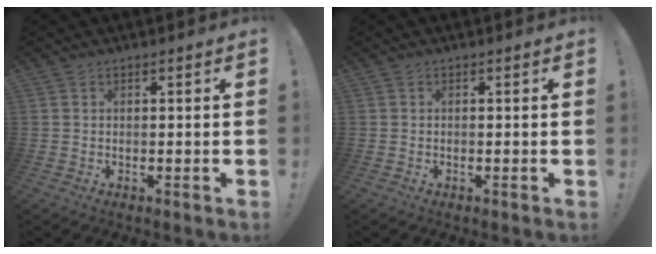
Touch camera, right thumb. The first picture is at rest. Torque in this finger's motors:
{"motor_torque": [-0.10, 0.05, 0.08, -0.19, 0.00]}